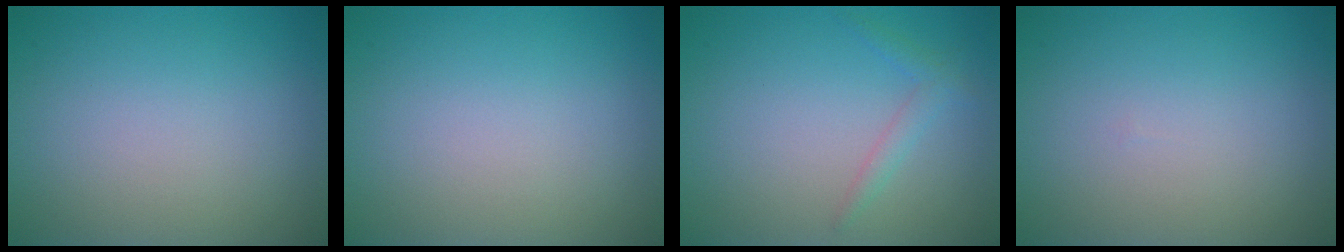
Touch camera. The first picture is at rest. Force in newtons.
{"total": 0.0}
{"total": 1.4, "press": 1.4, "slide": 0.1}
{"total": 0.0}